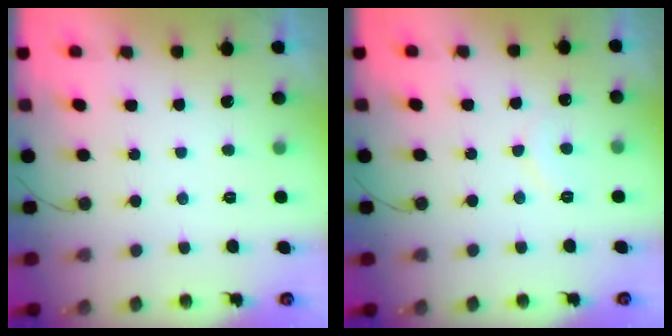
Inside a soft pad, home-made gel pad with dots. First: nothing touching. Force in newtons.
{"total": 5.3, "press": 5.3, "slide": 0.3}